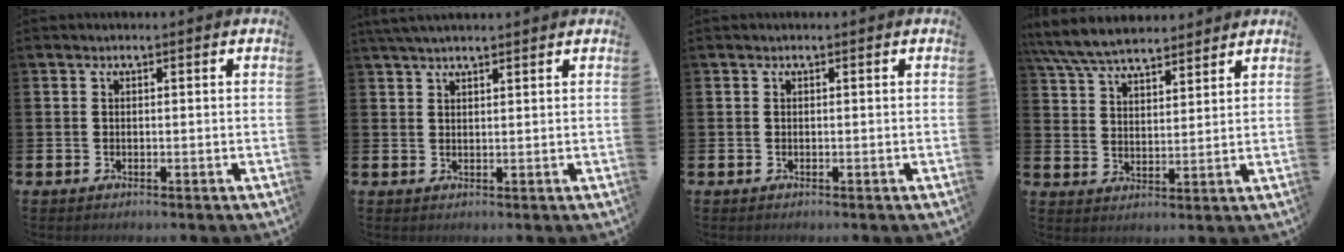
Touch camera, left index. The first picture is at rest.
{"total": 2.9, "force": [2.6, 0.4, 1.2], "torque": [-0.022, -0.004, 0.047]}
{"total": 0.0}
{"total": 7.0, "force": [6.6, 1.5, 1.9], "torque": [-0.061, -0.025, 0.122]}